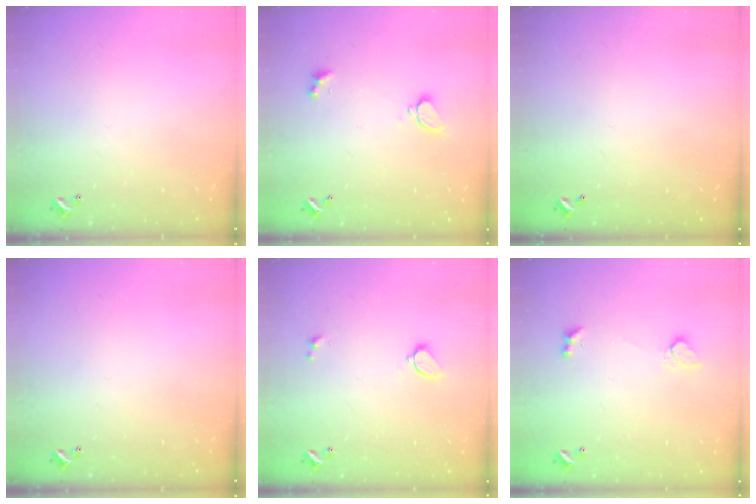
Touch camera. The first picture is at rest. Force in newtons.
{"total": 1.7, "press": 1.7, "slide": 0.3}
{"total": 2.8, "press": 2.8, "slide": 0.1}
{"total": 0.0}
{"total": 1.7, "press": 1.6, "slide": 0.5}
{"total": 2.3, "press": 1.9, "slide": 1.1}